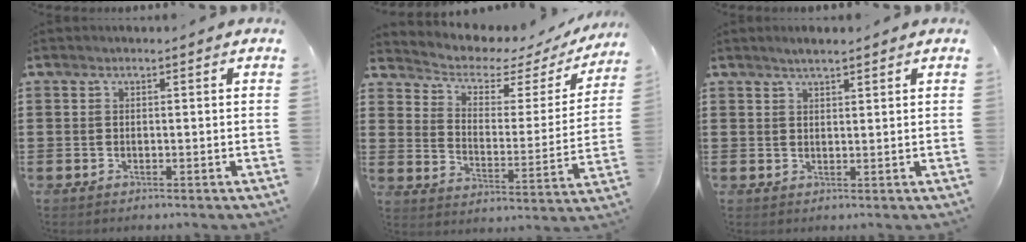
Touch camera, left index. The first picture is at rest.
{"total": 4.1, "force": [3.1, 1.8, 2.0], "torque": [-0.057, -0.023, 0.045]}
{"total": 1.9, "force": [1.7, 0.2, 0.9], "torque": [-0.019, 0.004, 0.031]}